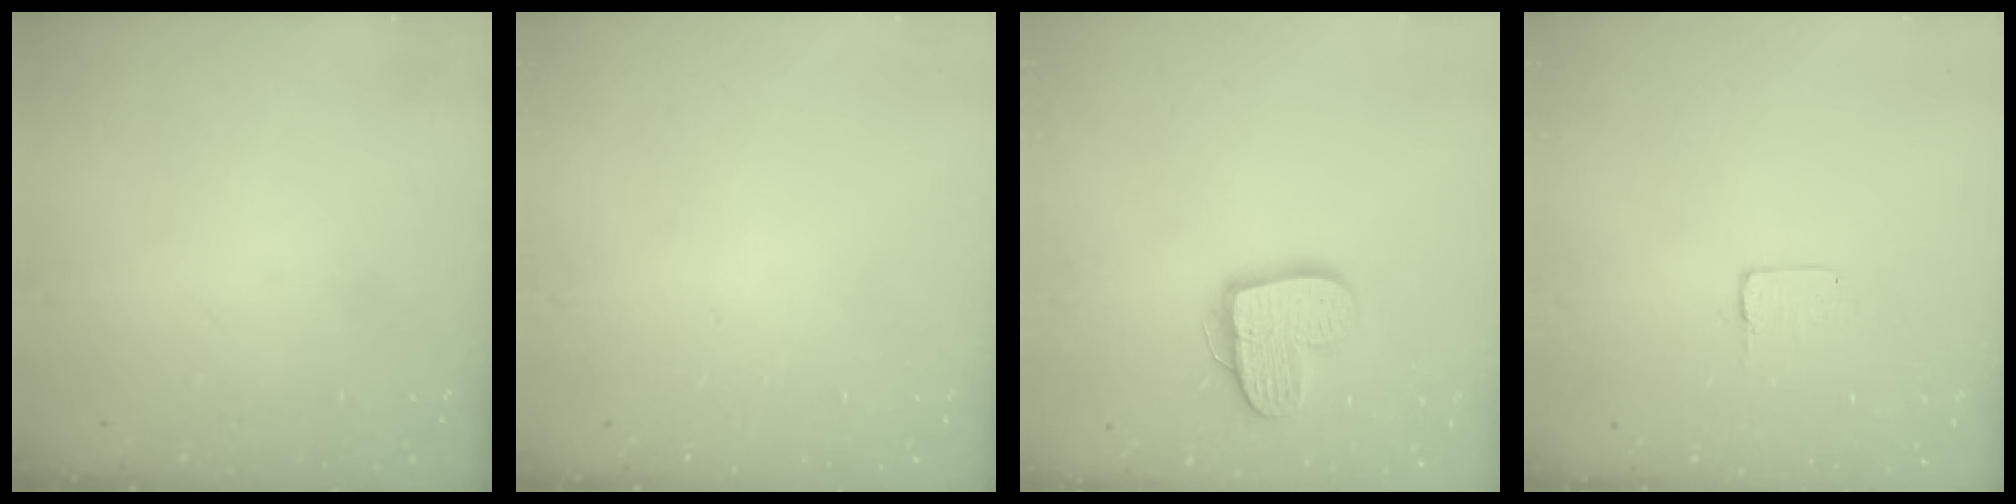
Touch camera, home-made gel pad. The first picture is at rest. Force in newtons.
{"total": 0.0}
{"total": 13.4, "press": 13.4, "slide": 0.8}
{"total": 2.0, "press": 2.0, "slide": 0.0}